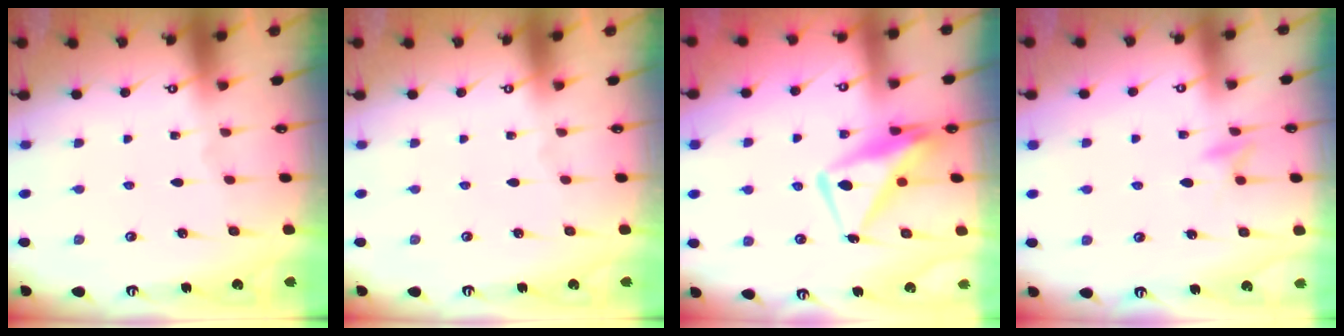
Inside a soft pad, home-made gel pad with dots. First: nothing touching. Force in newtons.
{"total": 0.0}
{"total": 12.3, "press": 12.2, "slide": 1.4}
{"total": 6.0, "press": 6.0, "slide": 0.7}